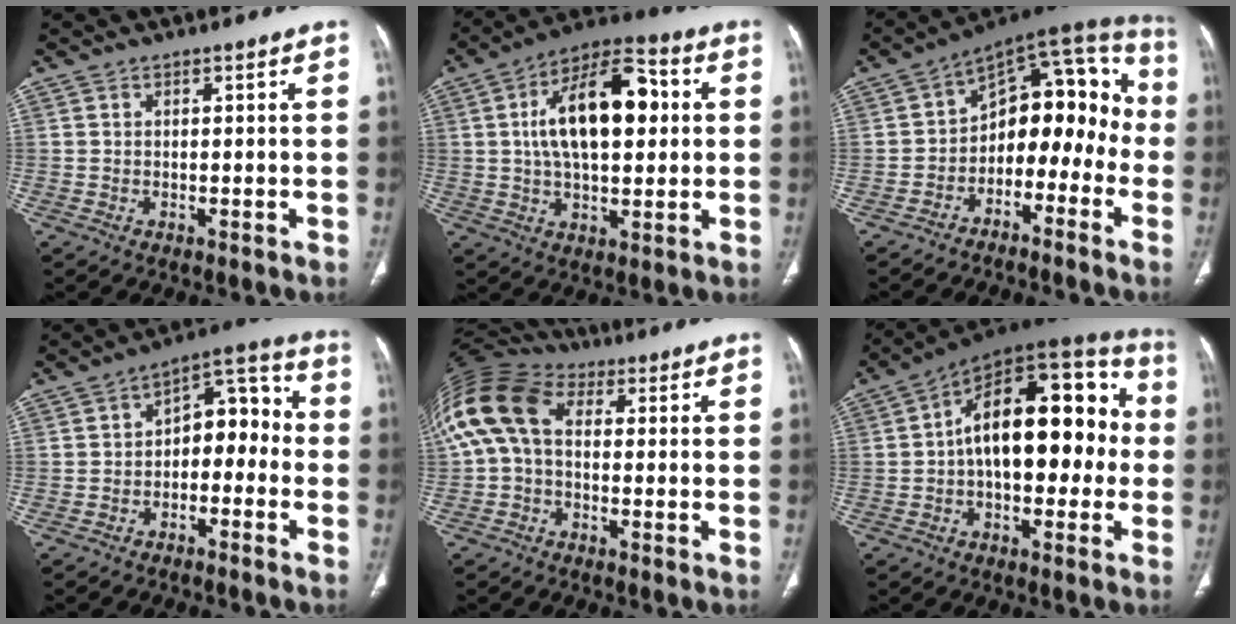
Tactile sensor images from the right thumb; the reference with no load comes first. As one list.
[{"total": 18.3, "force": [2.9, 9.3, 15.5], "torque": [-0.238, 0.023, 0.042]}, {"total": 16.5, "force": [-5.0, 10.7, 11.5], "torque": [-0.103, 0.102, -0.084]}, {"total": 10.3, "force": [-2.2, 6.7, 7.6], "torque": [-0.062, 0.053, -0.047]}, {"total": 14.0, "force": [1.4, 9.3, 10.4], "torque": [-0.218, 0.041, 0.013]}, {"total": 21.6, "force": [0.2, 11.7, 18.2], "torque": [-0.235, 0.053, -0.010]}]